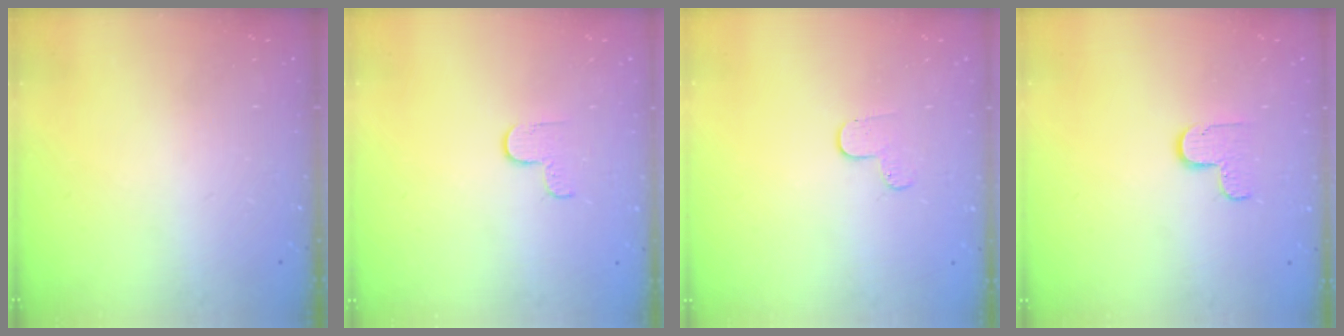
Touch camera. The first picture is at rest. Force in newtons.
{"total": 2.7, "press": 2.6, "slide": 0.4}
{"total": 4.0, "press": 3.9, "slide": 0.4}
{"total": 5.7, "press": 5.7, "slide": 0.5}